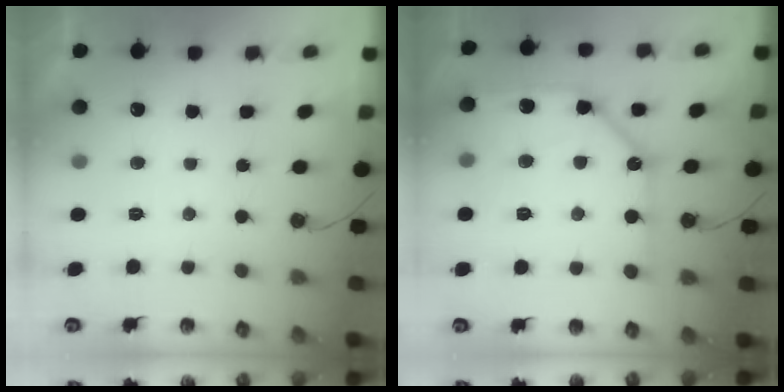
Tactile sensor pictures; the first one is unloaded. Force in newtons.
{"total": 14.2, "press": 14.1, "slide": 1.7}